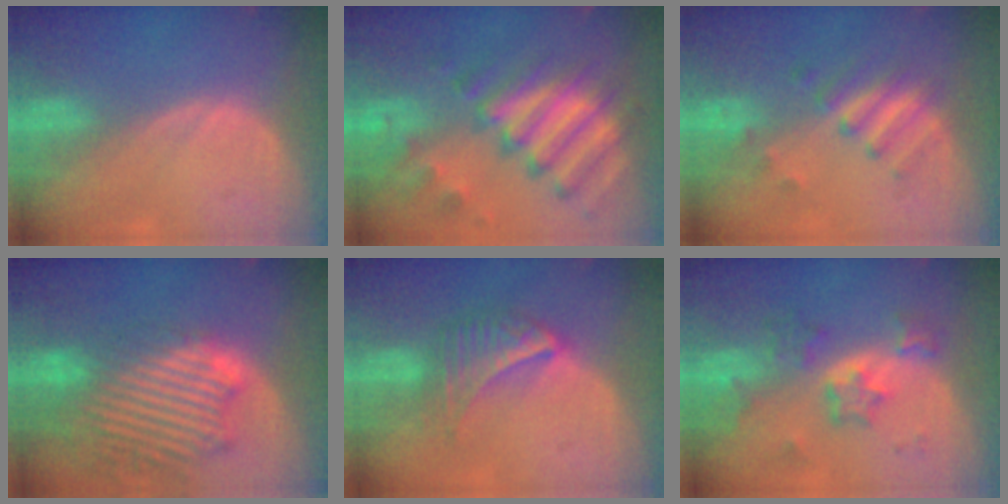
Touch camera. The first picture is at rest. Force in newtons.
{"total": 11.8, "press": 10.2, "slide": 5.9}
{"total": 5.1, "press": 5.0, "slide": 1.0}
{"total": 13.9, "press": 11.8, "slide": 7.3}
{"total": 6.8, "press": 6.1, "slide": 3.0}
{"total": 7.1, "press": 6.5, "slide": 2.9}